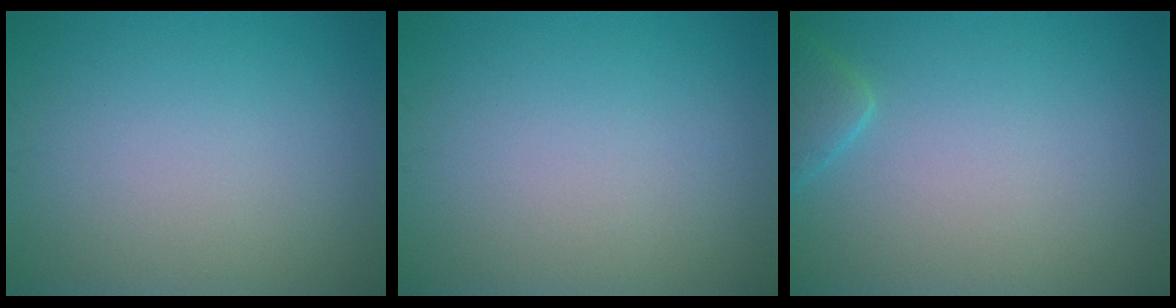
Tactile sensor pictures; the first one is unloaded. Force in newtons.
{"total": 0.0}
{"total": 1.9, "press": 1.9, "slide": 0.2}